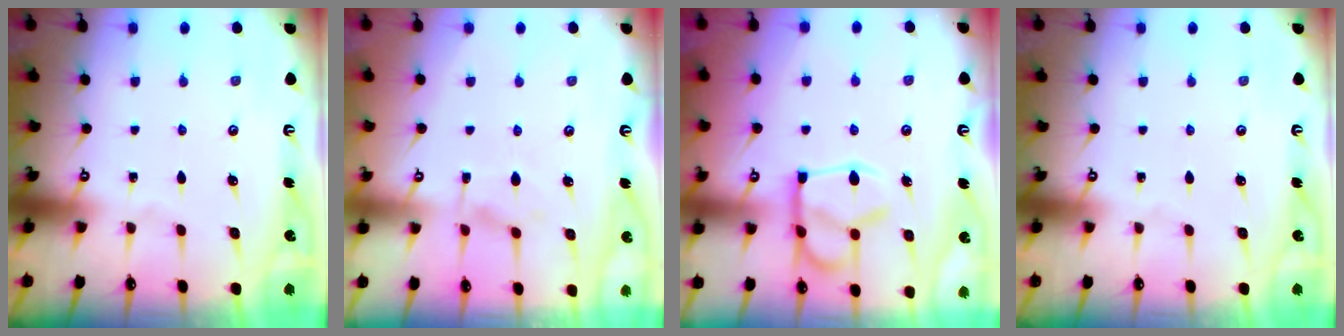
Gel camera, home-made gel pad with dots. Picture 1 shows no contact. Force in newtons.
{"total": 2.5, "press": 2.3, "slide": 1.0}
{"total": 7.3, "press": 7.1, "slide": 1.7}
{"total": 0.0}